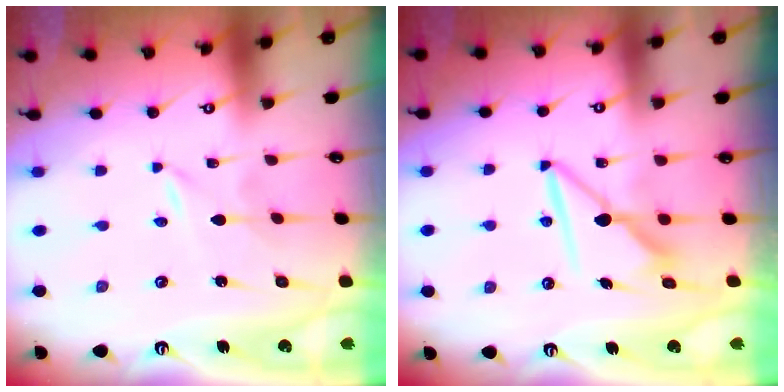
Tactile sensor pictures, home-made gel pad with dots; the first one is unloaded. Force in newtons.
{"total": 7.9, "press": 7.9, "slide": 0.6}